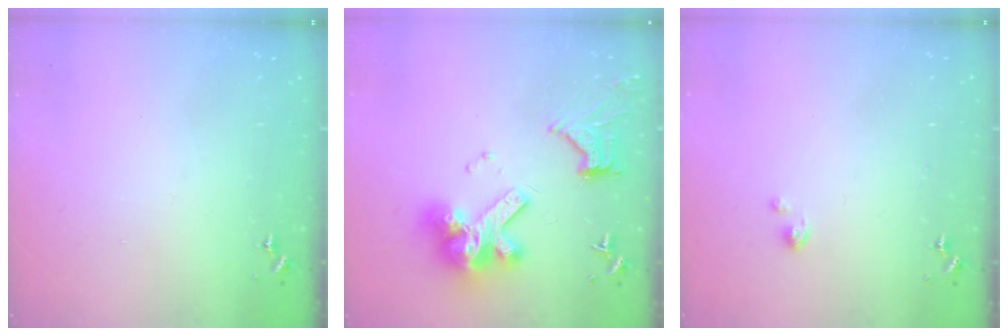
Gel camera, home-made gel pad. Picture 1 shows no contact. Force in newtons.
{"total": 17.8, "press": 17.7, "slide": 1.9}
{"total": 1.4, "press": 1.4, "slide": 0.1}